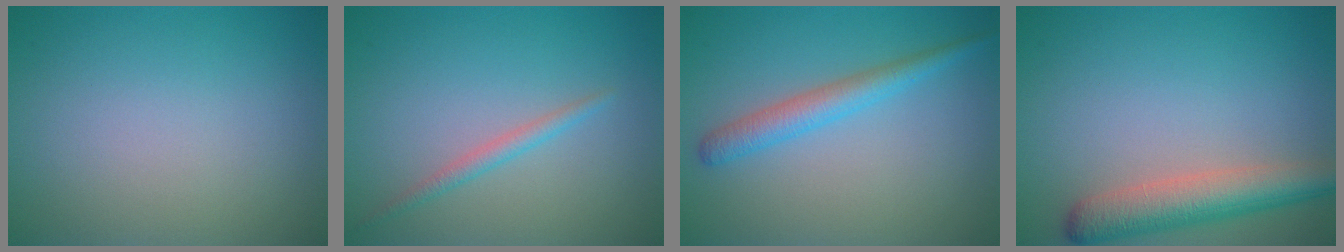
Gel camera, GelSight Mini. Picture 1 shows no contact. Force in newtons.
{"total": 1.4, "press": 1.4, "slide": 0.1}
{"total": 2.8, "press": 2.8, "slide": 0.1}
{"total": 5.1, "press": 5.1, "slide": 0.3}